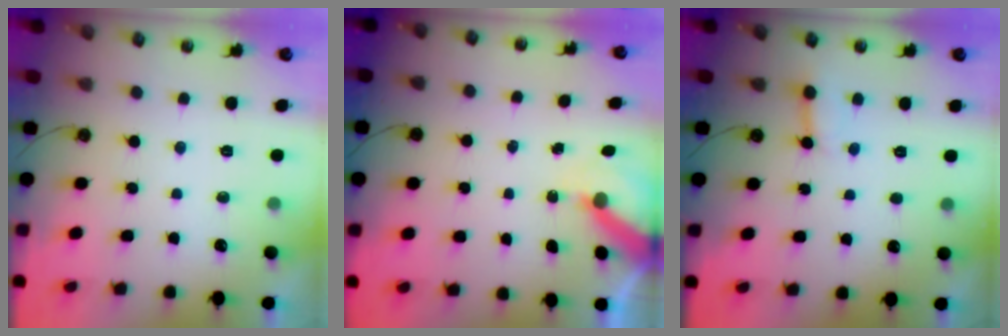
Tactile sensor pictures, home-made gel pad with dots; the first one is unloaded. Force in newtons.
{"total": 5.7, "press": 5.7, "slide": 0.7}
{"total": 2.8, "press": 2.7, "slide": 0.5}